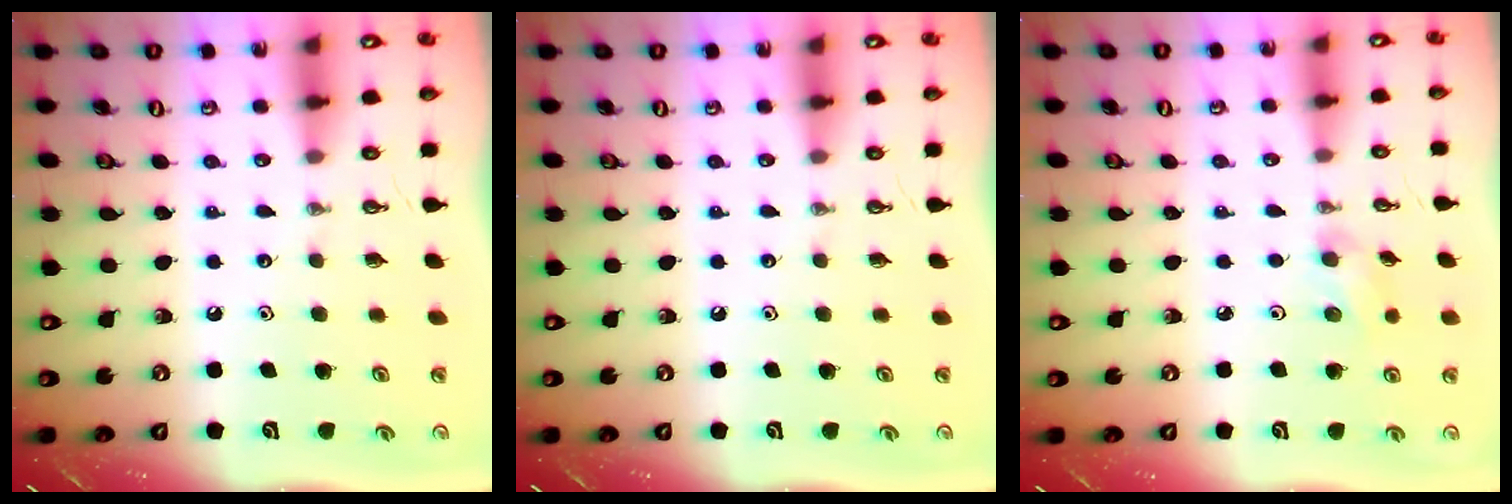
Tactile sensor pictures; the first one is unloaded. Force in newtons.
{"total": 0.0}
{"total": 5.6, "press": 4.6, "slide": 3.3}